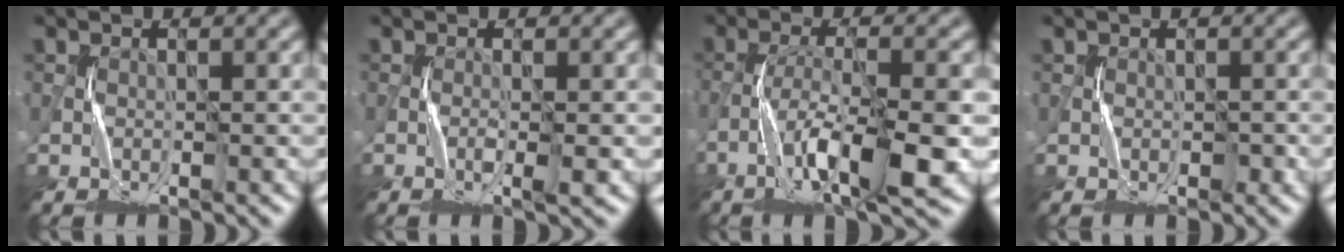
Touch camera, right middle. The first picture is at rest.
{"total": 1.5, "force": [-0.4, 0.0, 1.4], "torque": [-0.029, 0.003, -0.010]}
{"total": 7.9, "force": [-4.0, 1.5, 6.7], "torque": [-0.120, 0.003, -0.073]}
{"total": 0.6, "force": [-0.1, 0.5, 0.3], "torque": [-0.005, -0.001, -0.002]}